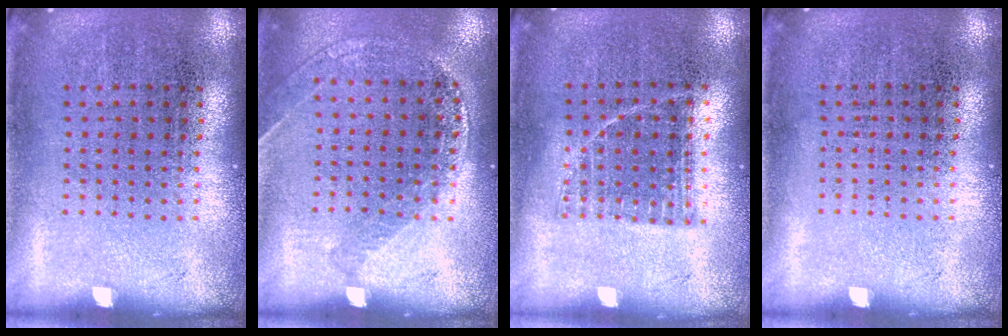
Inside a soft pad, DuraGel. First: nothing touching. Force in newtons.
{"total": 1.1, "press": 1.1, "slide": 0.2}
{"total": 0.8, "press": 0.7, "slide": 0.3}
{"total": 0.0}